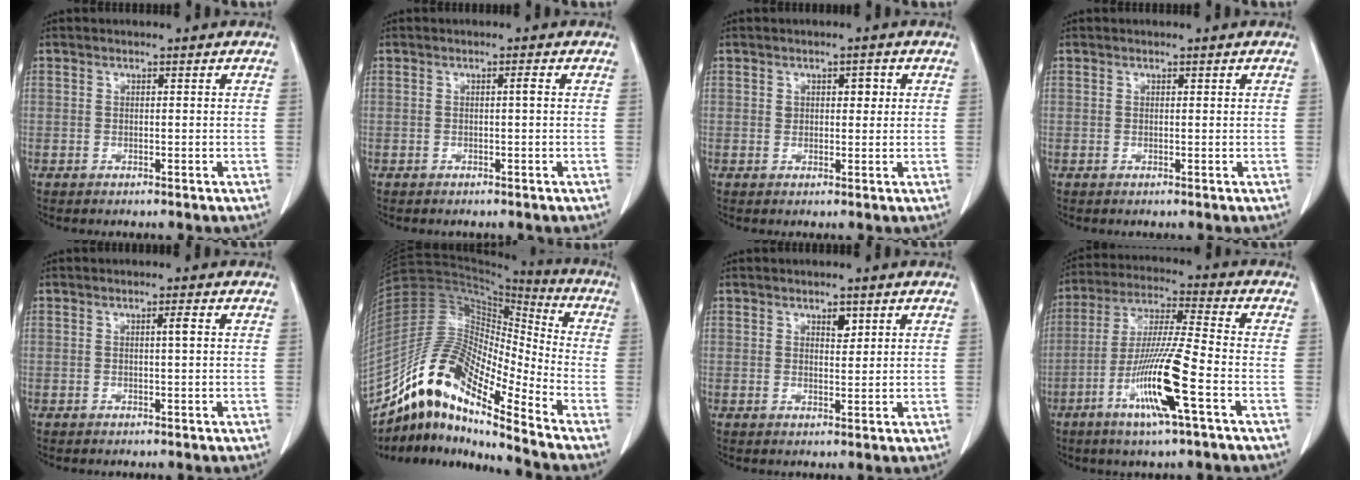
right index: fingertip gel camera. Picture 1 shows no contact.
{"total": 0.7, "force": [0.0, -0.1, 0.7], "torque": [-0.010, 0.001, 0.001]}
{"total": 2.4, "force": [0.8, 1.4, 1.7], "torque": [-0.022, 0.007, 0.013]}
{"total": 0.0}
{"total": 1.3, "force": [0.2, -0.1, 1.3], "torque": [-0.022, 0.002, 0.003]}
{"total": 16.3, "force": [-12.6, 2.7, 10.1], "torque": [-0.192, 0.038, -0.231]}
{"total": 1.9, "force": [1.1, 0.9, 1.3], "torque": [-0.018, -0.005, 0.018]}
{"total": 13.4, "force": [-5.3, -0.2, 12.3], "torque": [-0.244, -0.015, -0.102]}